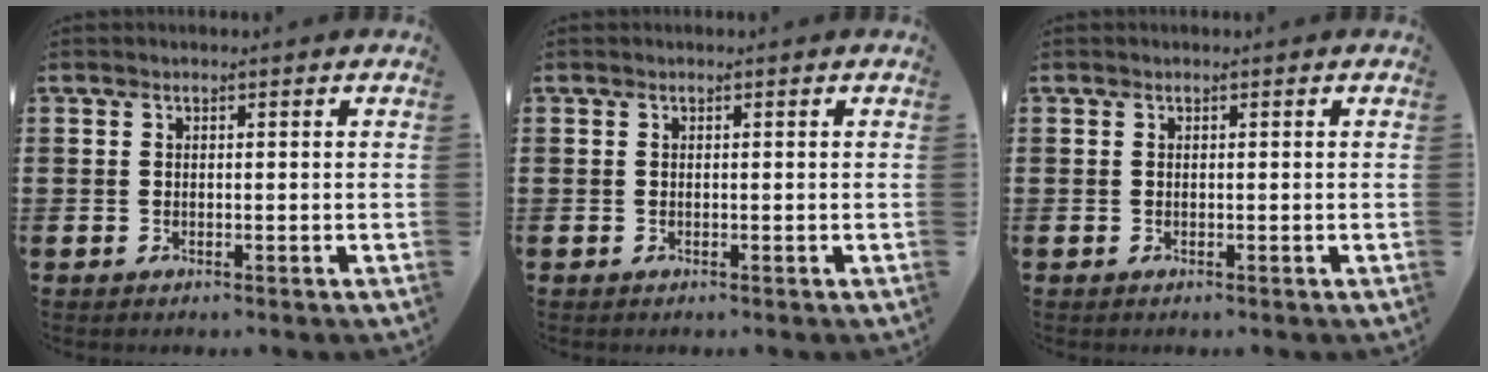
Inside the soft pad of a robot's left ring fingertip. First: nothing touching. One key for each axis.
{"total": 0.0}
{"total": 0.0}